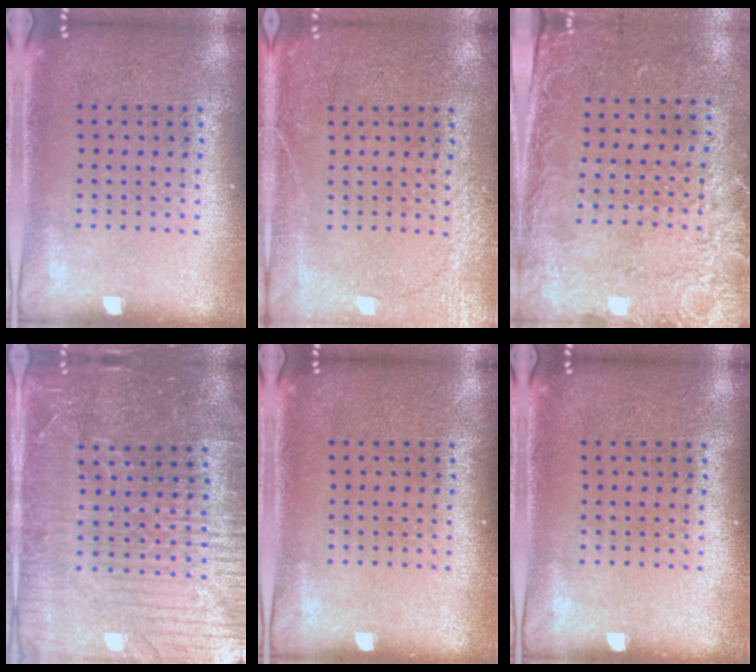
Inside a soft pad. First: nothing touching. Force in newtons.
{"total": 3.5, "press": 3.4, "slide": 0.5}
{"total": 2.5, "press": 1.9, "slide": 1.6}
{"total": 4.7, "press": 4.4, "slide": 1.6}
{"total": 0.0}
{"total": 0.0}